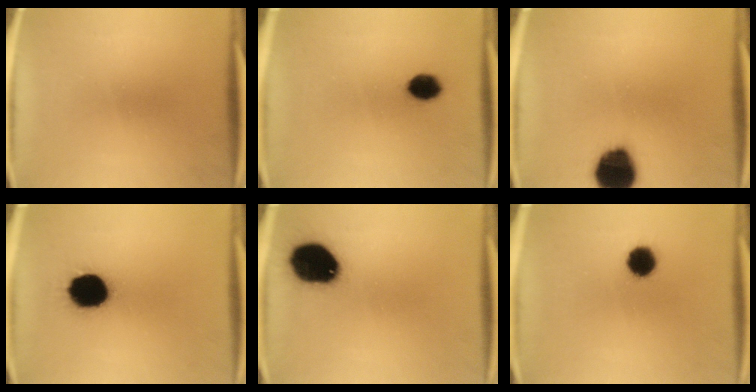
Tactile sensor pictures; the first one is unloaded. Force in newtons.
{"total": 5.4}
{"total": 14.0}
{"total": 15.0}
{"total": 16.3}
{"total": 6.6}